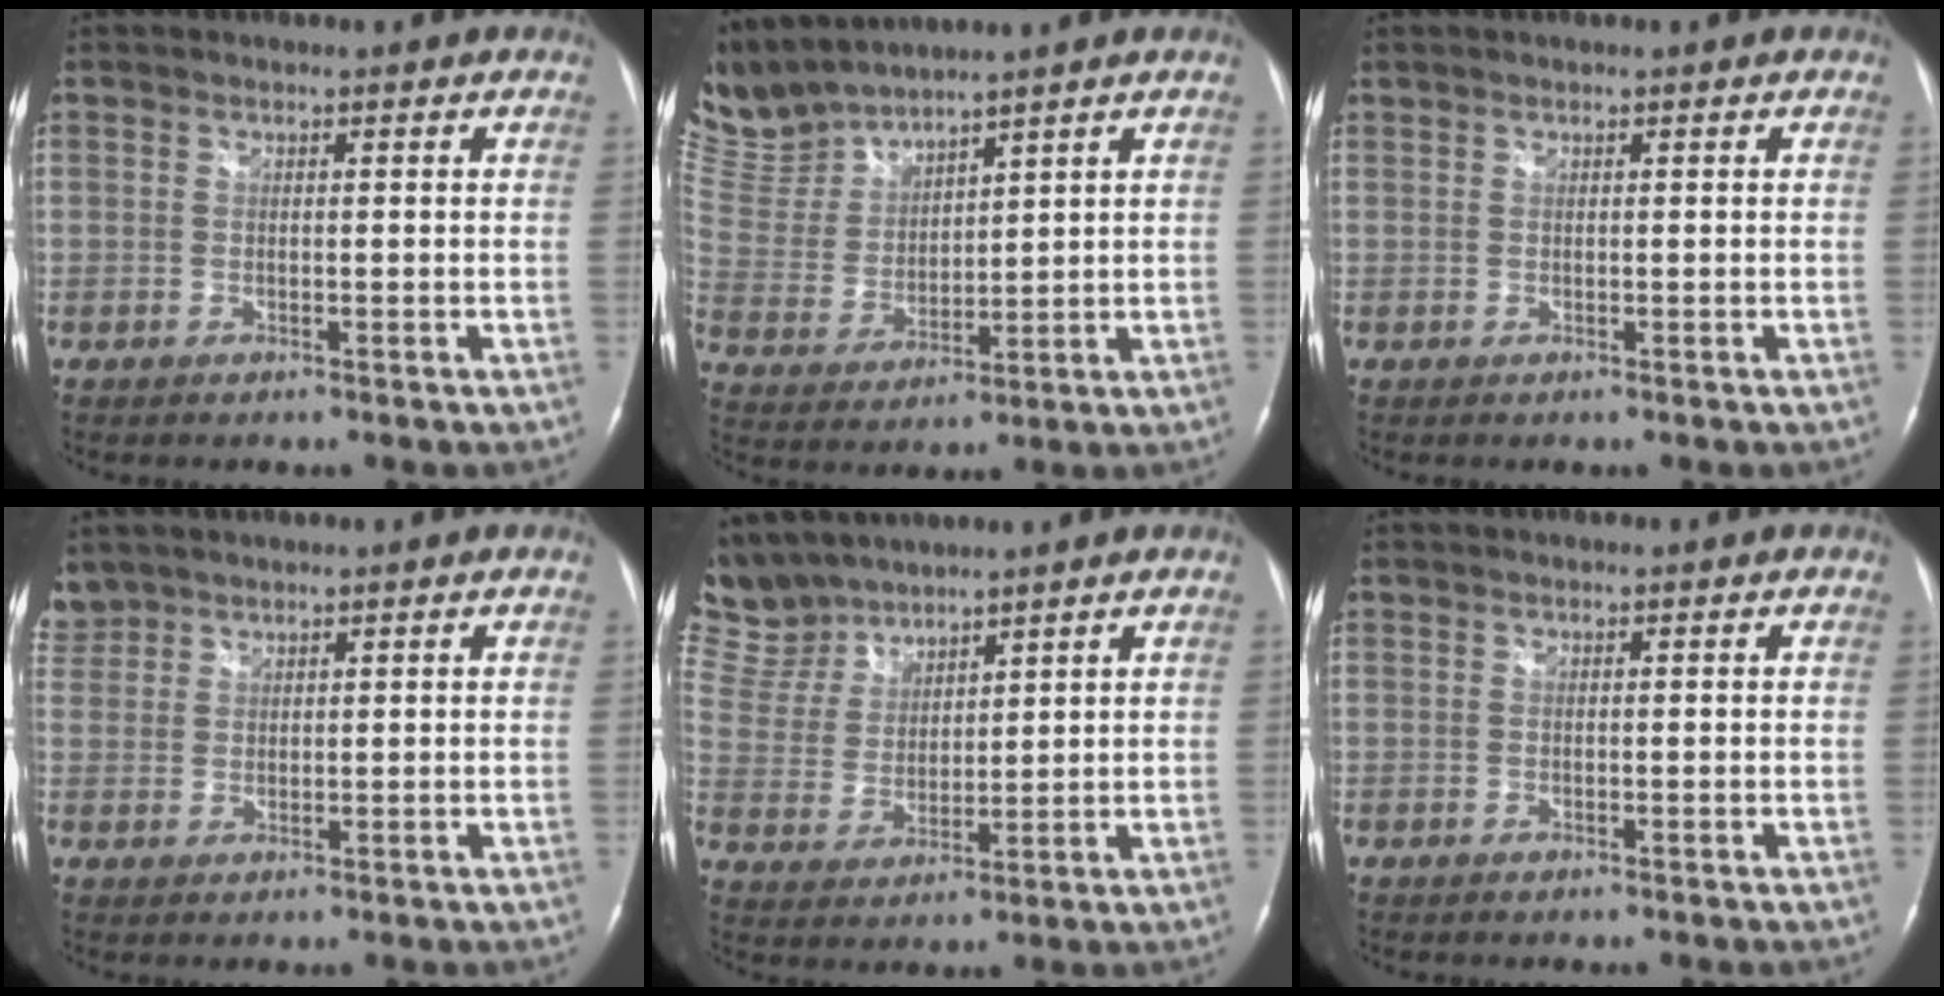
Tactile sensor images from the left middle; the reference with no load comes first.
{"total": 10.8, "force": [10.6, 1.0, 1.8], "torque": [-0.069, 0.011, 0.237]}
{"total": 0.0}
{"total": 3.4, "force": [3.0, 1.6, -0.2], "torque": [0.002, 0.013, 0.063]}
{"total": 11.1, "force": [10.3, 3.8, 1.6], "torque": [-0.054, 0.020, 0.222]}
{"total": 0.0}